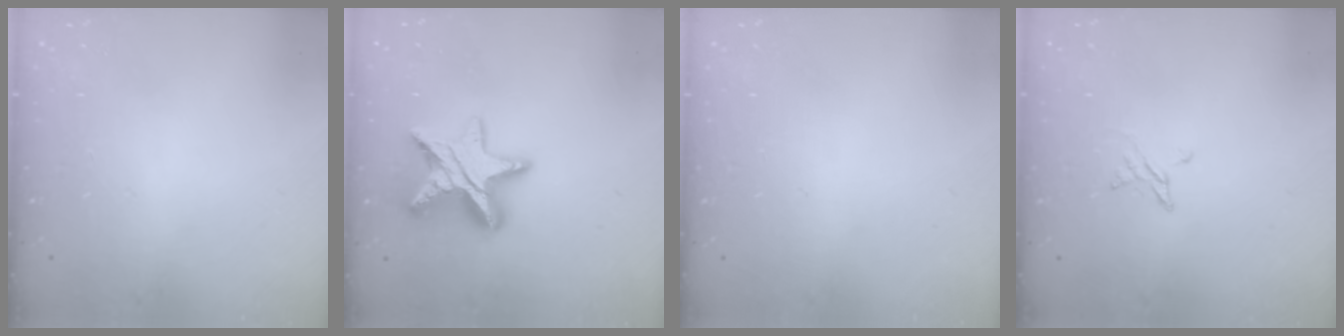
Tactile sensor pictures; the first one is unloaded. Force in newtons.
{"total": 14.8, "press": 14.8, "slide": 1.1}
{"total": 0.0}
{"total": 3.0, "press": 3.0, "slide": 0.3}